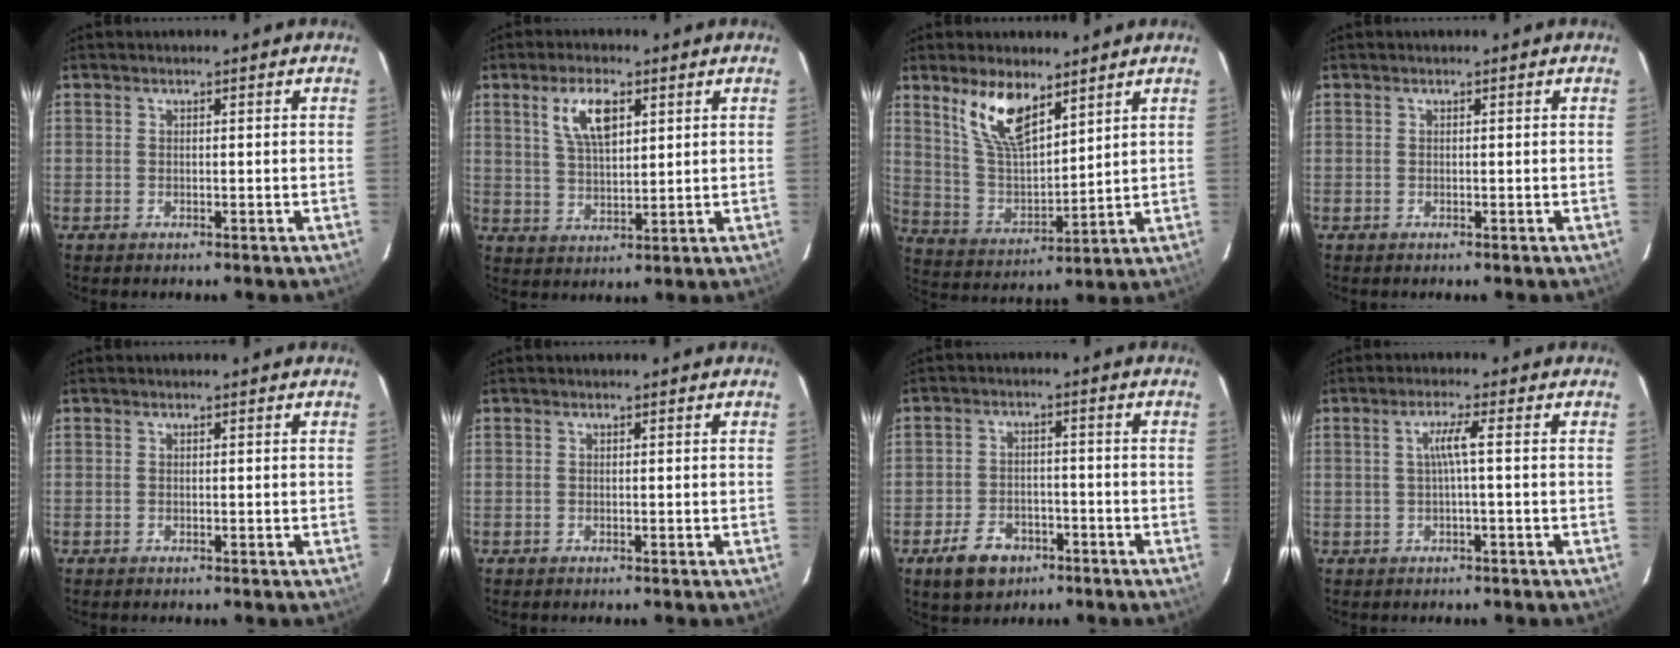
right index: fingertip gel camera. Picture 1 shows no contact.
{"total": 7.7, "force": [3.5, 3.2, 6.0], "torque": [-0.113, 0.008, 0.070]}
{"total": 11.6, "force": [7.4, 4.6, 7.7], "torque": [-0.148, 0.004, 0.155]}
{"total": 0.0}
{"total": 0.0}
{"total": 0.0}
{"total": 8.1, "force": [-4.8, 5.4, 3.7], "torque": [-0.096, 0.012, -0.067]}
{"total": 3.0, "force": [-0.1, -0.5, 3.0], "torque": [-0.059, 0.001, -0.001]}